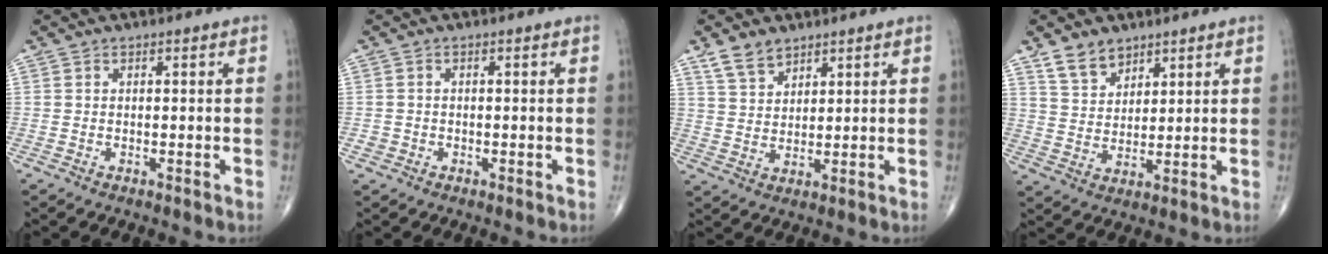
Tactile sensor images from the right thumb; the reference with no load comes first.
{"total": 1.1, "force": [-0.4, 1.0, 0.2], "torque": [0.003, 0.004, -0.006]}
{"total": 5.5, "force": [4.1, 3.0, 2.1], "torque": [-0.025, -0.021, 0.084]}
{"total": 6.4, "force": [4.6, 3.8, 2.3], "torque": [-0.022, -0.029, 0.094]}